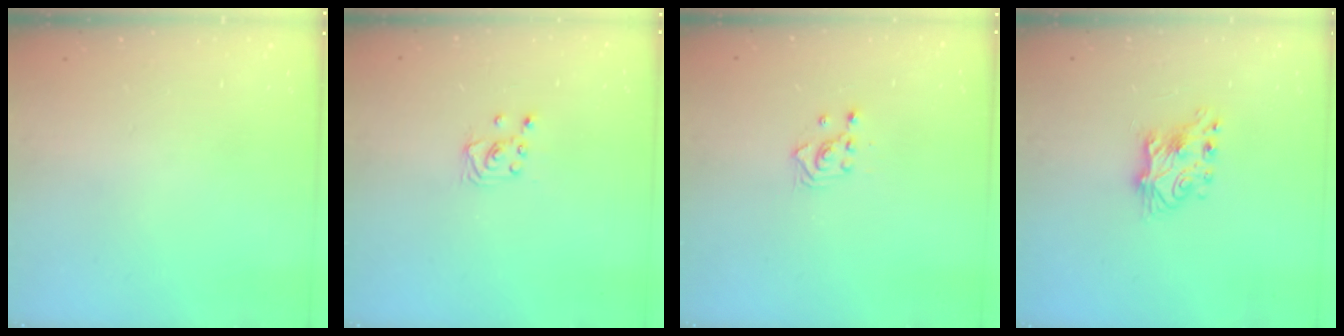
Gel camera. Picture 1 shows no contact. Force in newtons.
{"total": 2.0, "press": 2.0, "slide": 0.2}
{"total": 2.3, "press": 2.3, "slide": 0.3}
{"total": 7.6, "press": 7.6, "slide": 0.7}